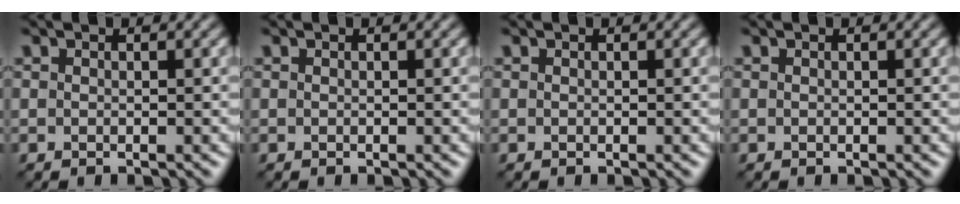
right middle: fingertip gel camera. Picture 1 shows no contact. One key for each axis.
{"total": 0.0}
{"total": 0.0}
{"total": 0.0}